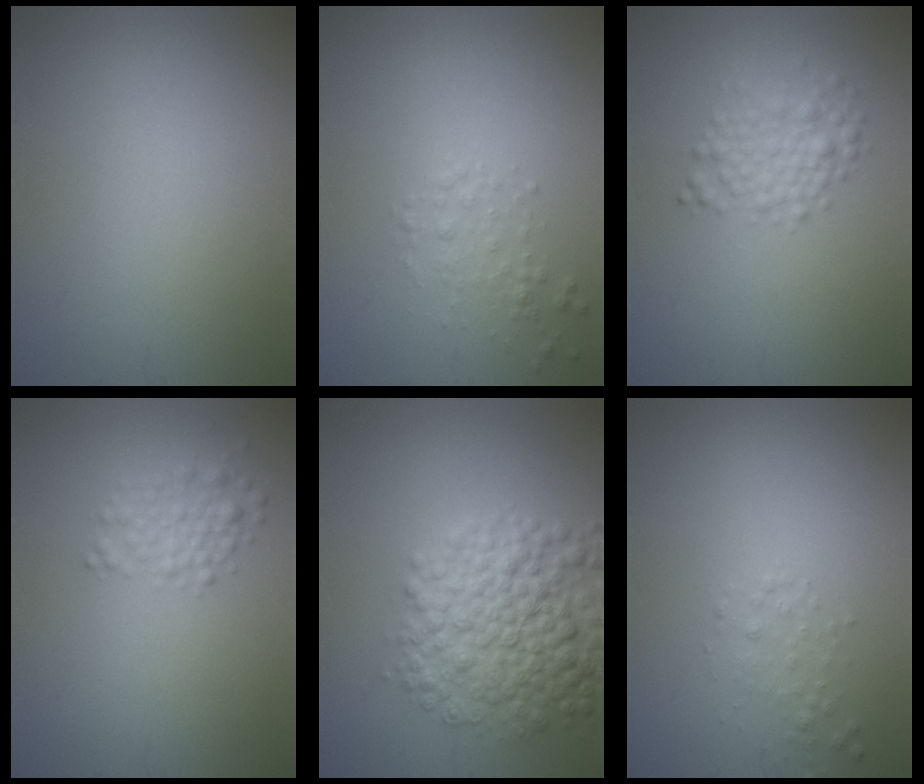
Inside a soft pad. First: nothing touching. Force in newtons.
{"total": 1.4, "press": 1.4, "slide": 0.1}
{"total": 2.9, "press": 2.9, "slide": 0.1}
{"total": 2.3, "press": 2.3, "slide": 0.1}
{"total": 7.5, "press": 7.5, "slide": 0.3}
{"total": 1.2, "press": 1.2, "slide": 0.1}